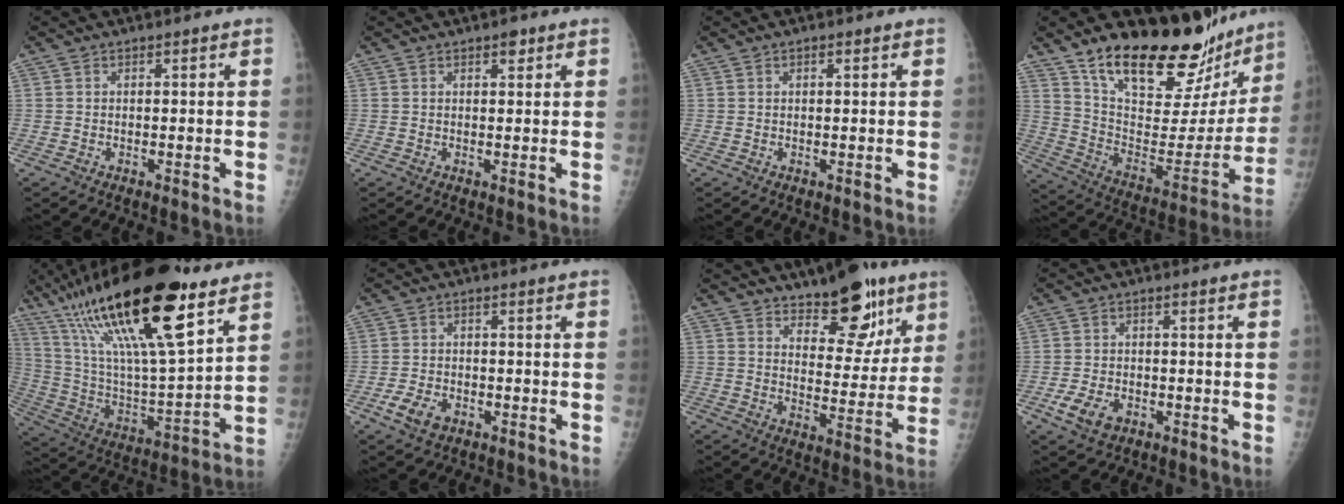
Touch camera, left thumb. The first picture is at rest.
{"total": 1.8, "force": [1.1, 0.8, 1.1], "torque": [-0.008, -0.004, 0.014]}
{"total": 0.9, "force": [0.4, 0.4, 0.7], "torque": [-0.010, 0.001, 0.006]}
{"total": 28.0, "force": [22.4, 10.3, 13.3], "torque": [-0.165, -0.110, 0.342]}
{"total": 29.9, "force": [17.6, 7.5, 23.0], "torque": [-0.421, -0.040, 0.309]}
{"total": 4.8, "force": [-2.4, 3.1, 2.8], "torque": [-0.053, 0.009, -0.042]}
{"total": 14.2, "force": [9.6, 6.3, 8.4], "torque": [-0.065, -0.062, 0.146]}
{"total": 5.4, "force": [-2.5, 3.5, 3.3], "torque": [-0.062, 0.006, -0.041]}